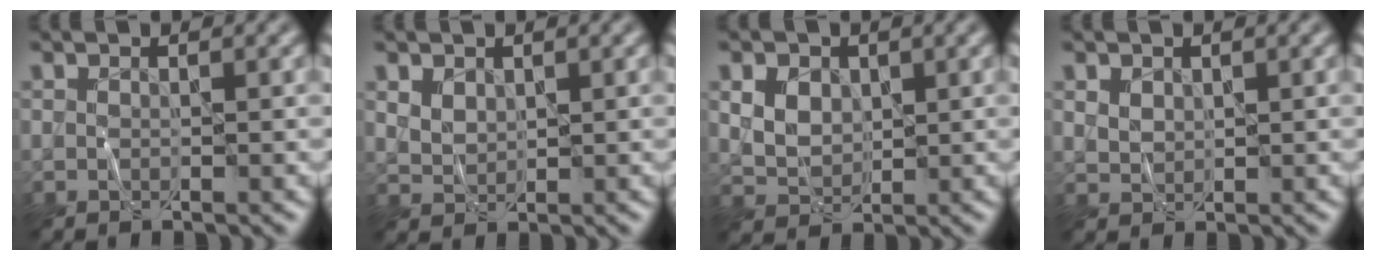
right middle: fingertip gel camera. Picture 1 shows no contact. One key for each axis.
{"total": 1.8, "fx": 1.0, "fy": 1.2, "fz": 0.9, "tx": -0.022, "ty": -0.001, "tz": 0.025}
{"total": 4.9, "fx": 1.8, "fy": 3.7, "fz": 2.6, "tx": -0.058, "ty": 0.015, "tz": 0.030}
{"total": 1.5, "fx": 0.8, "fy": 1.1, "fz": 0.6, "tx": -0.016, "ty": 0.000, "tz": 0.019}